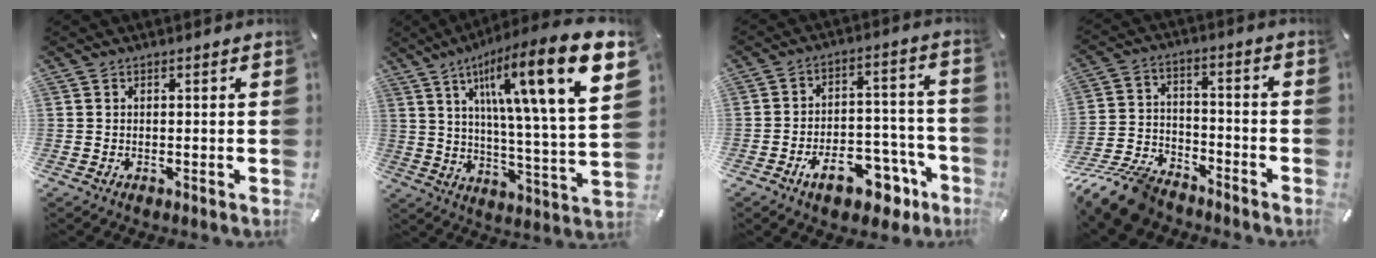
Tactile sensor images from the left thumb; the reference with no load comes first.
{"total": 22.4, "force": [11.2, 4.4, 18.9], "torque": [-0.293, -0.065, 0.163]}
{"total": 14.4, "force": [-8.4, 7.1, 9.3], "torque": [-0.113, 0.062, -0.128]}
{"total": 13.3, "force": [-10.9, 5.0, 5.7], "torque": [-0.106, 0.055, -0.205]}